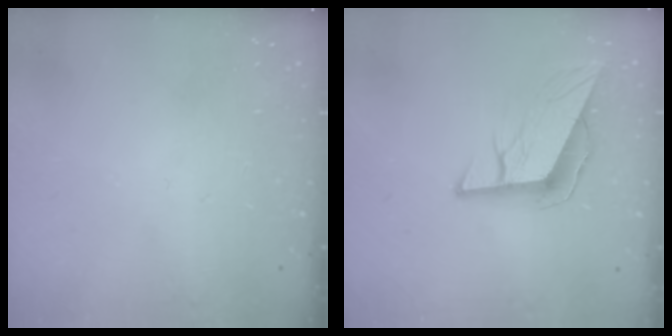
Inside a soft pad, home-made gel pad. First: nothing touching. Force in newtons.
{"total": 10.7, "press": 10.2, "slide": 3.3}